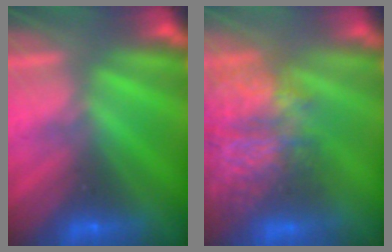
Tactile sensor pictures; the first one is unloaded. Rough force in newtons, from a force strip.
{"total": 8.6}